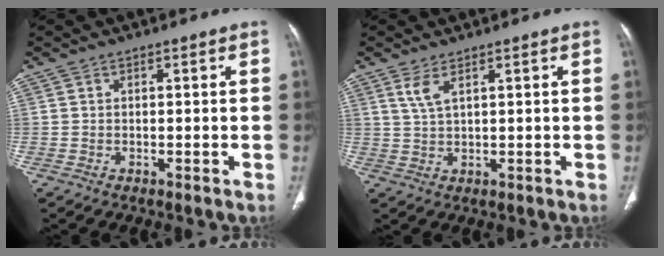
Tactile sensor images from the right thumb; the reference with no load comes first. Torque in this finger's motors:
{"motor_torque": [-0.37, -0.10, 0.42, 0.30, 0.02]}